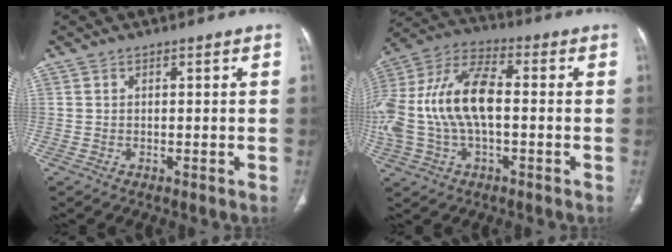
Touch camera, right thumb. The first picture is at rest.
{"total": 20.0, "force": [-0.6, 10.5, 17.0], "torque": [-0.382, 0.034, -0.012]}